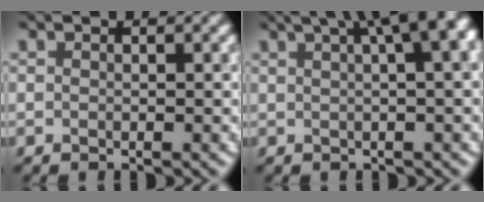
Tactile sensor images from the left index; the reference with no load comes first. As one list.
[{"total": 11.8, "force": [5.1, 5.0, 9.4], "torque": [-0.086, 0.069, 0.048]}]